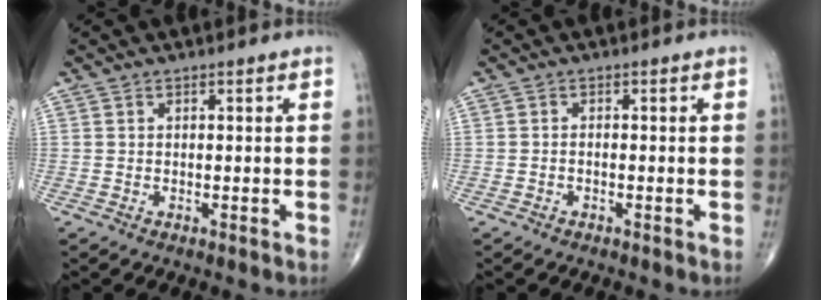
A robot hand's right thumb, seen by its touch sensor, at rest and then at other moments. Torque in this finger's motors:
{"motor_torque": [-0.03, -0.03, 0.09, 0.37, 0.02]}